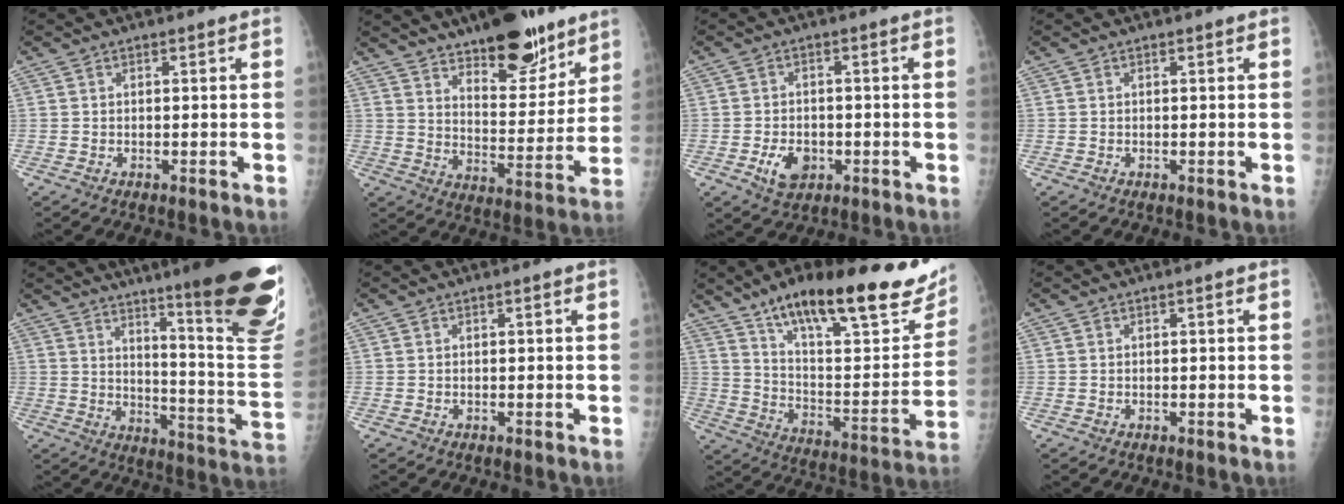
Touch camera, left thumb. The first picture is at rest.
{"total": 17.7, "force": [12.5, 6.7, 10.6], "torque": [-0.107, -0.082, 0.198]}
{"total": 5.4, "force": [-1.7, 3.9, 3.3], "torque": [-0.045, 0.002, -0.023]}
{"total": 0.0}
{"total": 27.6, "force": [17.0, 3.1, 21.5], "torque": [-0.238, -0.086, 0.239]}
{"total": 0.0}
{"total": 29.4, "force": [19.3, 8.4, 20.5], "torque": [-0.268, -0.058, 0.297]}
{"total": 0.0}